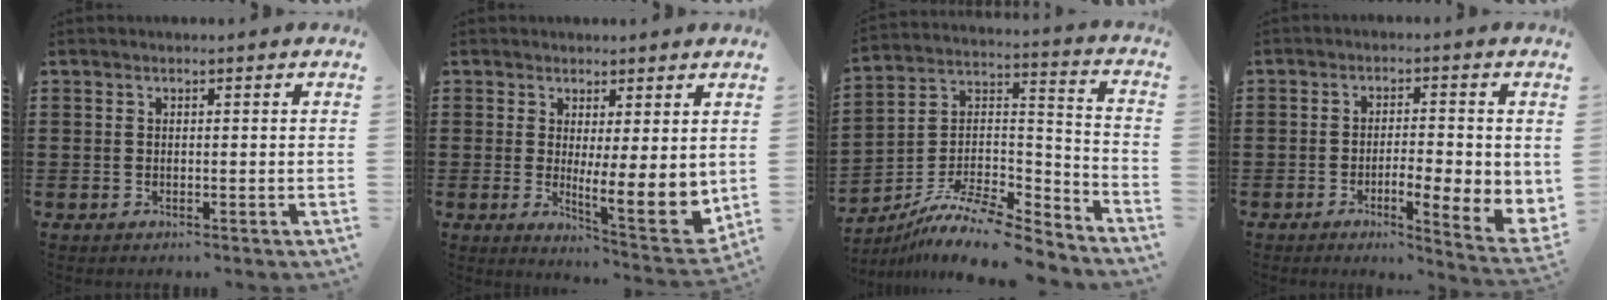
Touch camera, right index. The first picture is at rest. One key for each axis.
{"total": 7.0, "fx": 1.4, "fy": 2.1, "fz": 6.6, "tx": -0.090, "ty": -0.034, "tz": 0.031}
{"total": 10.5, "fx": -8.7, "fy": 2.6, "fz": 5.2, "tx": -0.101, "ty": 0.018, "tz": -0.176}
{"total": 5.0, "fx": -1.8, "fy": 1.3, "fz": 4.5, "tx": -0.082, "ty": -0.010, "tz": -0.033}